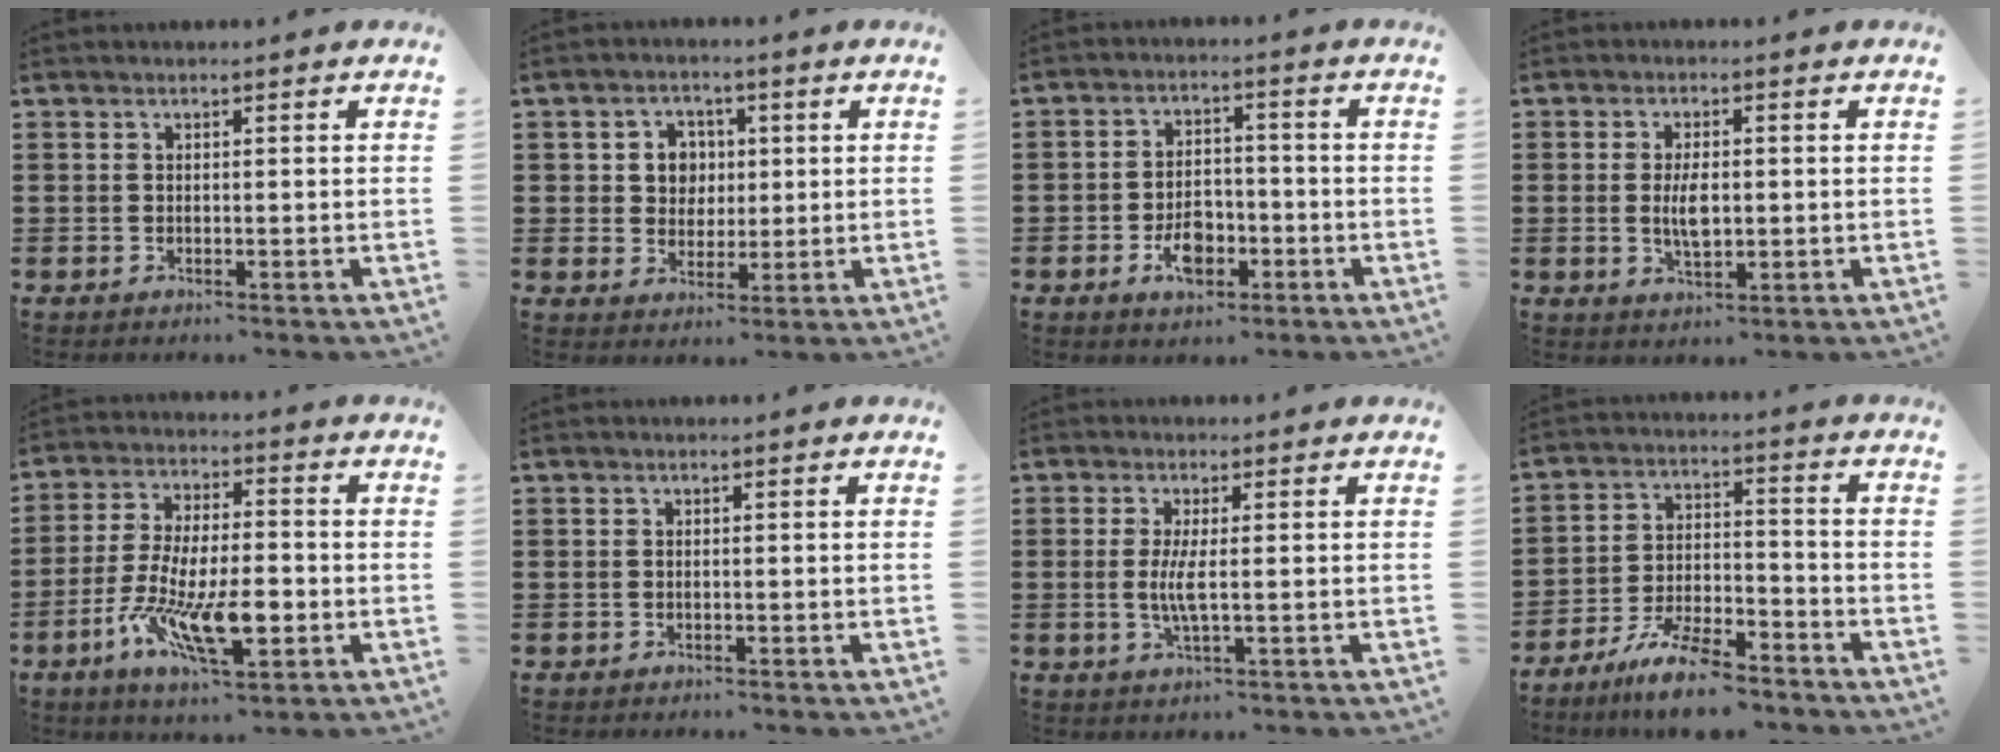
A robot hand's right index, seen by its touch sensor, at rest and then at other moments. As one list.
[{"total": 5.0, "force": [0.9, 4.6, 1.8], "torque": [-0.048, 0.013, 0.011]}, {"total": 5.7, "force": [-2.3, 3.2, 4.1], "torque": [-0.074, 0.001, -0.043]}, {"total": 4.5, "force": [-0.1, 1.9, 4.1], "torque": [-0.086, -0.002, -0.003]}, {"total": 12.4, "force": [-4.8, 4.7, 10.4], "torque": [-0.218, 0.000, -0.087]}, {"total": 0.0}, {"total": 3.9, "force": [-0.1, 0.3, 3.9], "torque": [-0.085, -0.012, -0.007]}, {"total": 8.8, "force": [-7.5, 1.5, 4.3], "torque": [-0.089, 0.012, -0.142]}]